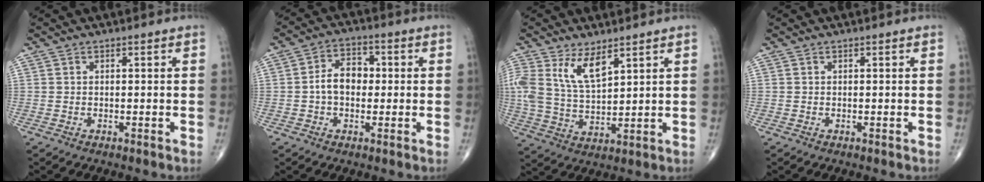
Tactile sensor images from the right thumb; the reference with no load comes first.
{"total": 6.8, "force": [-0.2, 4.7, 4.8], "torque": [-0.067, 0.021, -0.013]}
{"total": 9.5, "force": [5.3, 4.0, 6.9], "torque": [-0.136, -0.024, 0.113]}
{"total": 0.0}